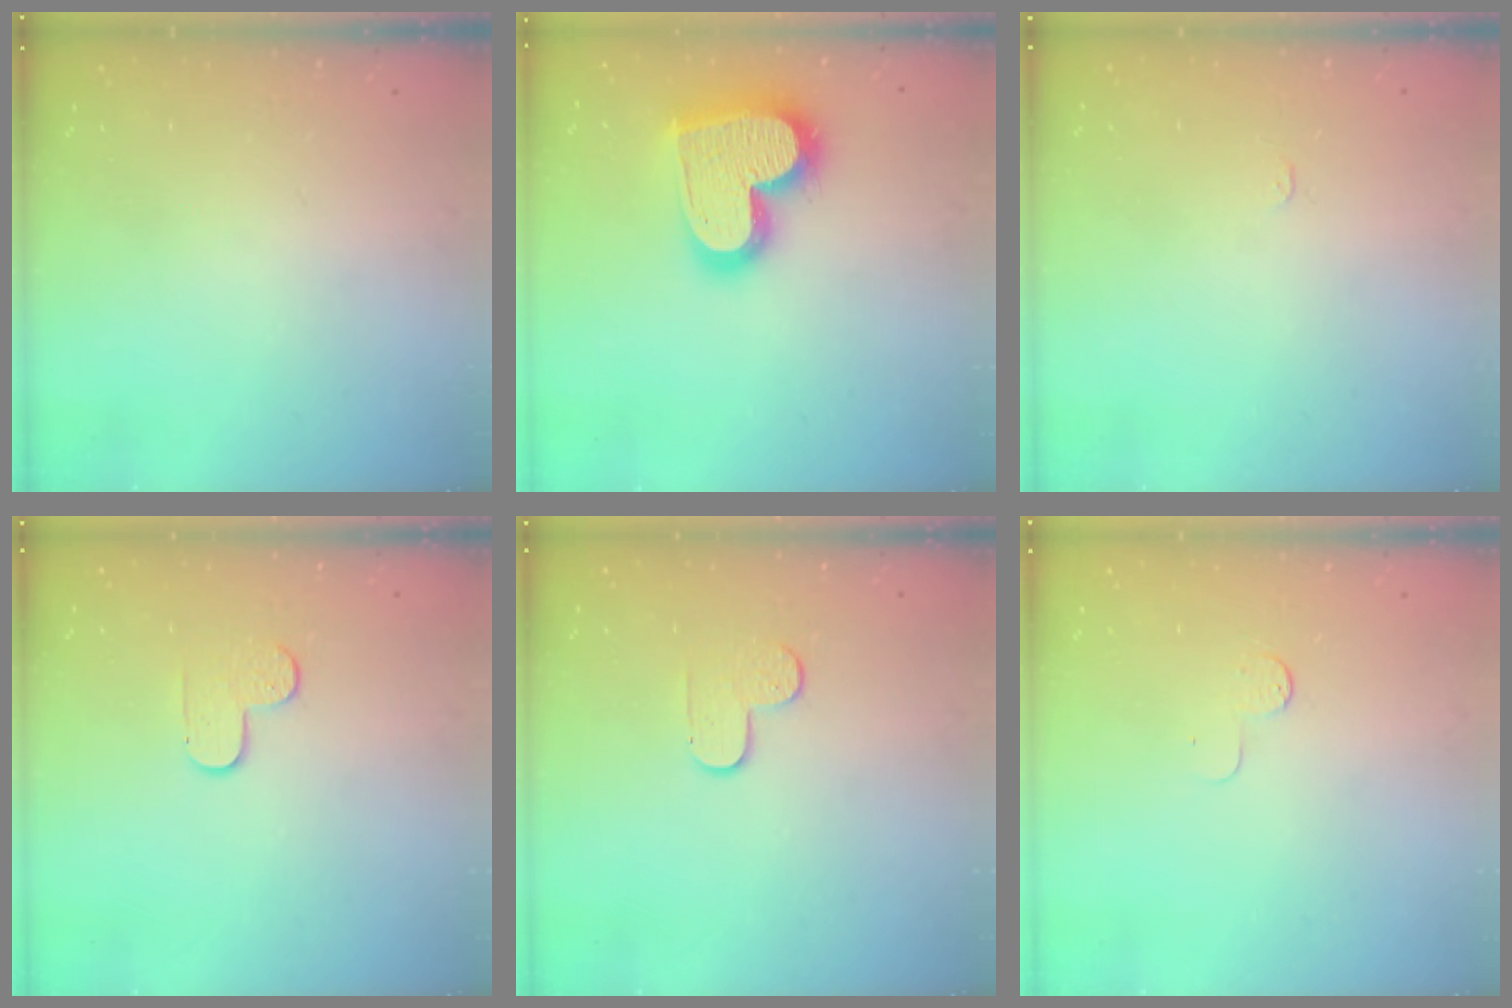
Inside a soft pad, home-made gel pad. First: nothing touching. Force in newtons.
{"total": 21.5, "press": 21.4, "slide": 1.5}
{"total": 2.4, "press": 2.4, "slide": 0.3}
{"total": 4.6, "press": 4.5, "slide": 0.5}
{"total": 4.6, "press": 4.5, "slide": 0.5}
{"total": 4.1, "press": 4.0, "slide": 0.4}